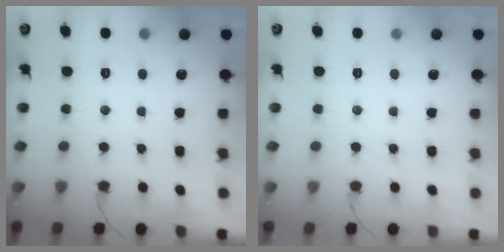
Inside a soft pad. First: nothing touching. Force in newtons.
{"total": 0.0}